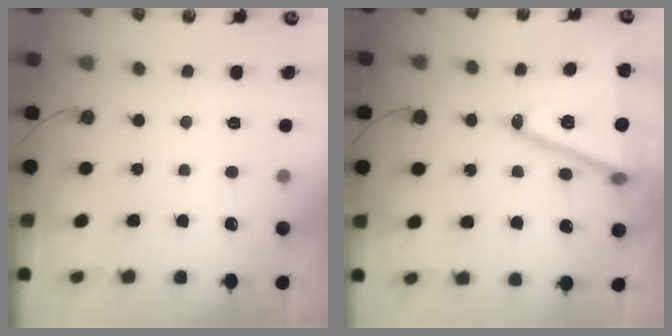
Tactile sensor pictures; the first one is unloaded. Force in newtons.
{"total": 19.4, "press": 19.1, "slide": 3.8}